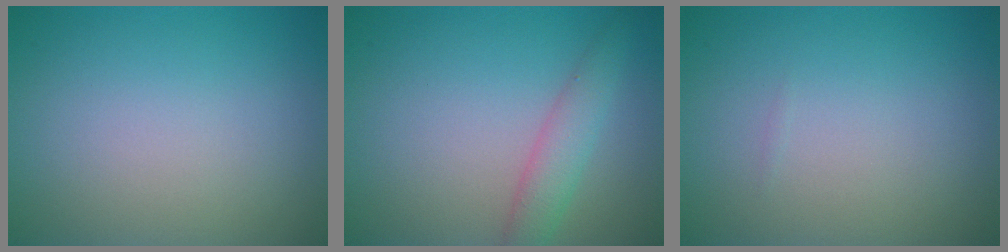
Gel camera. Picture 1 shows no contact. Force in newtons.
{"total": 2.7, "press": 2.7, "slide": 0.2}
{"total": 0.0}